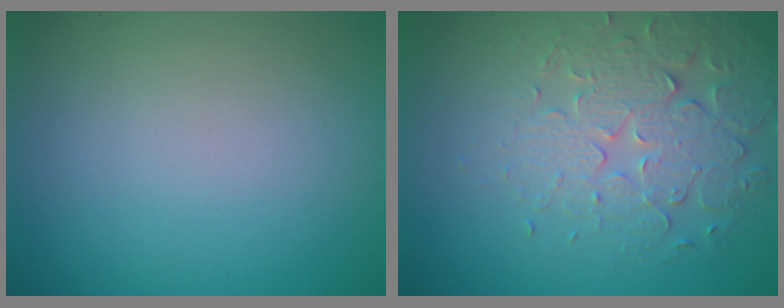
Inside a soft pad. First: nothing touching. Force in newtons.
{"total": 4.5, "press": 4.1, "slide": 1.9}